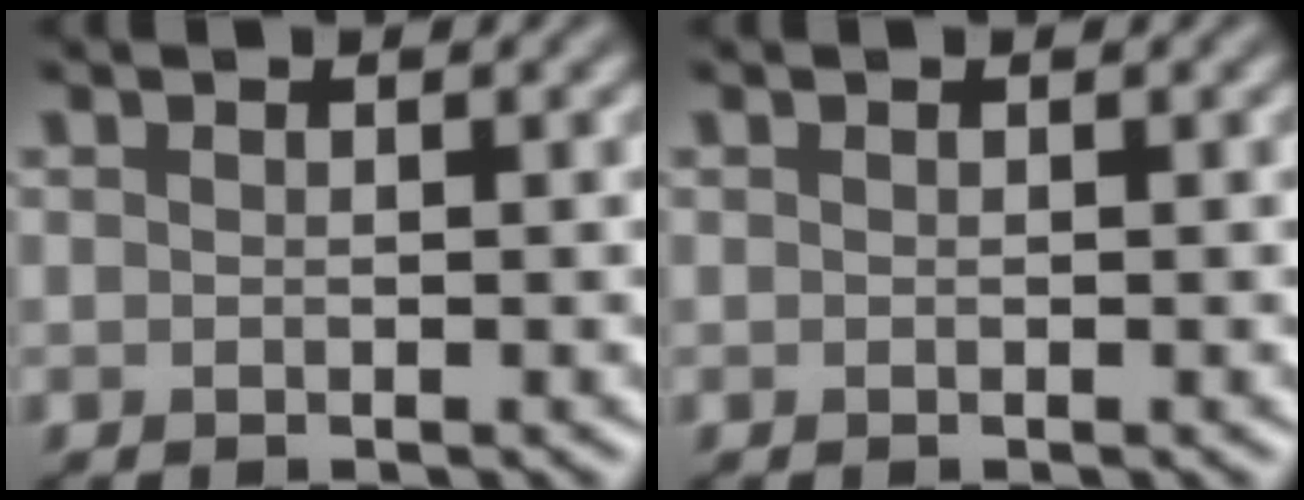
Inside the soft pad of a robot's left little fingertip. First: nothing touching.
{"total": 0.0}